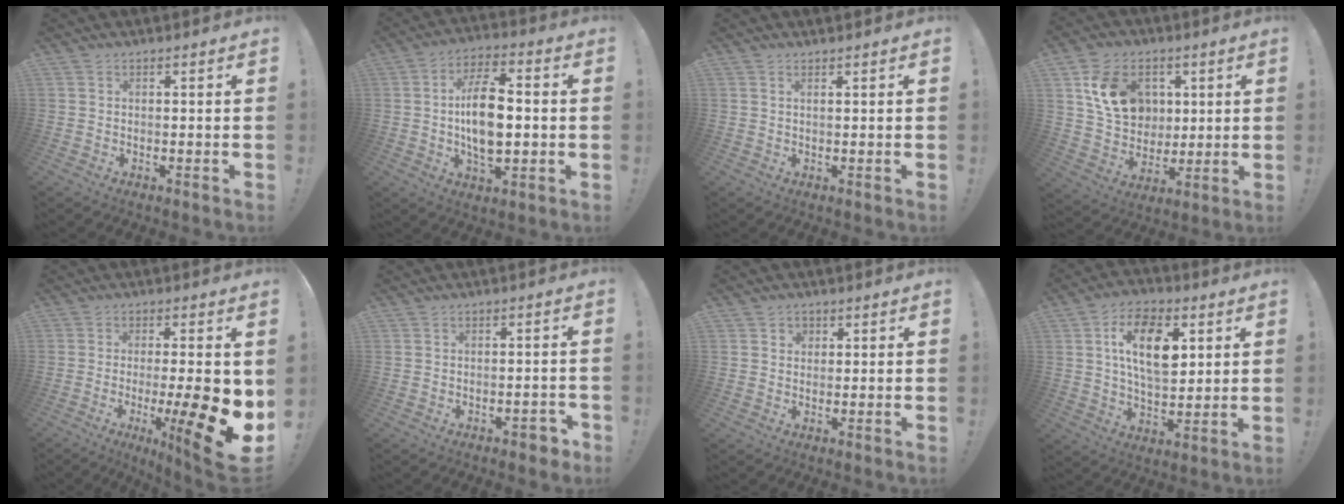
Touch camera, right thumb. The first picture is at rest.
{"total": 13.8, "force": [-0.4, 7.2, 11.8], "torque": [-0.202, 0.006, -0.009]}
{"total": 0.8, "force": [0.6, -0.3, 0.5], "torque": [-0.009, 0.001, 0.010]}
{"total": 15.1, "force": [5.4, 11.8, 7.8], "torque": [-0.120, -0.008, 0.111]}
{"total": 18.9, "force": [-2.8, 3.8, 18.3], "torque": [-0.258, -0.016, -0.033]}
{"total": 4.2, "force": [-2.5, 1.8, 2.8], "torque": [-0.031, 0.014, -0.041]}
{"total": 2.2, "force": [0.9, 2.0, 0.6], "torque": [-0.004, -0.004, 0.015]}
{"total": 15.0, "force": [4.5, 8.6, 11.4], "torque": [-0.193, -0.001, 0.078]}